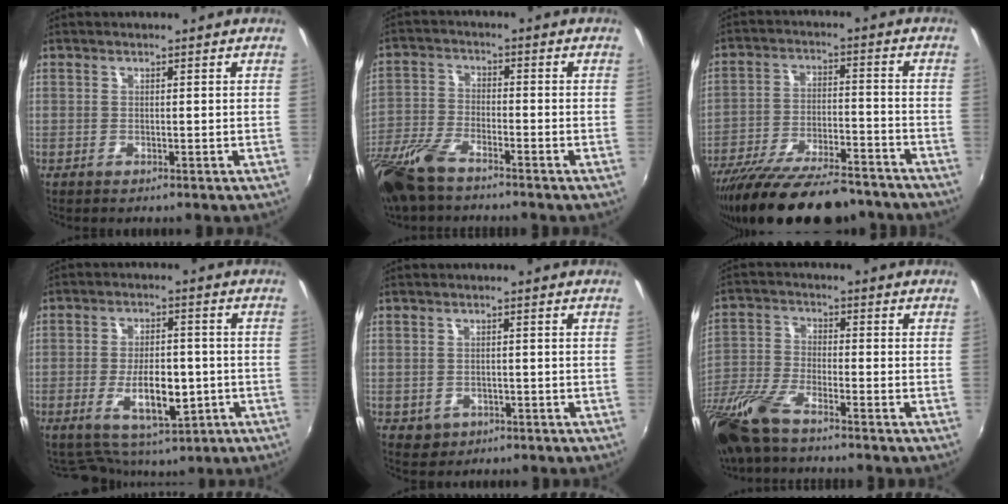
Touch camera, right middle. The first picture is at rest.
{"total": 11.6, "force": [-8.7, 3.6, 6.8], "torque": [-0.163, -0.024, -0.179]}
{"total": 22.3, "force": [-18.8, 5.7, 10.7], "torque": [-0.199, -0.038, -0.280]}
{"total": 9.4, "force": [-3.0, 5.1, 7.3], "torque": [-0.133, -0.003, -0.035]}
{"total": 3.3, "force": [-0.9, 2.9, 1.1], "torque": [-0.031, -0.003, -0.005]}
{"total": 12.9, "force": [-9.6, 3.3, 7.9], "torque": [-0.185, -0.028, -0.197]}